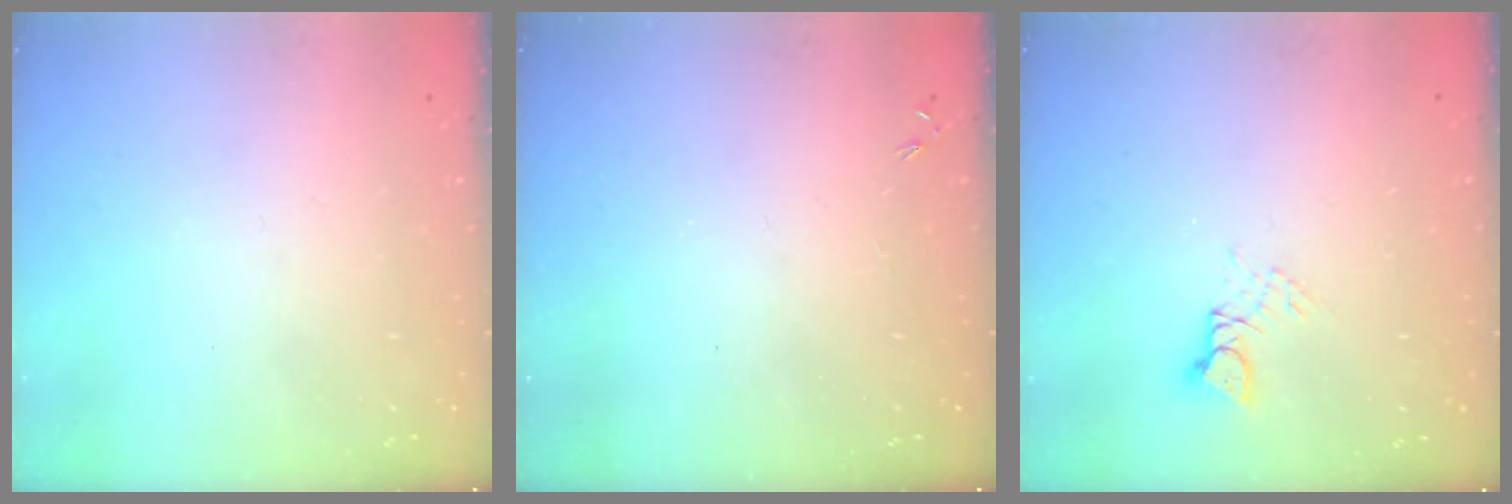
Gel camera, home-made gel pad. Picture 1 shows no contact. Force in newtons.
{"total": 0.0}
{"total": 3.6, "press": 3.5, "slide": 0.2}